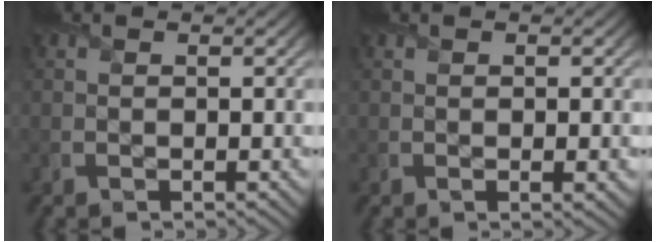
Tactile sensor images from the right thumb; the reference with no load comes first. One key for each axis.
{"total": 1.2, "fx": 0.1, "fy": 0.1, "fz": 1.2, "tx": -0.019, "ty": 0.000, "tz": 0.004}